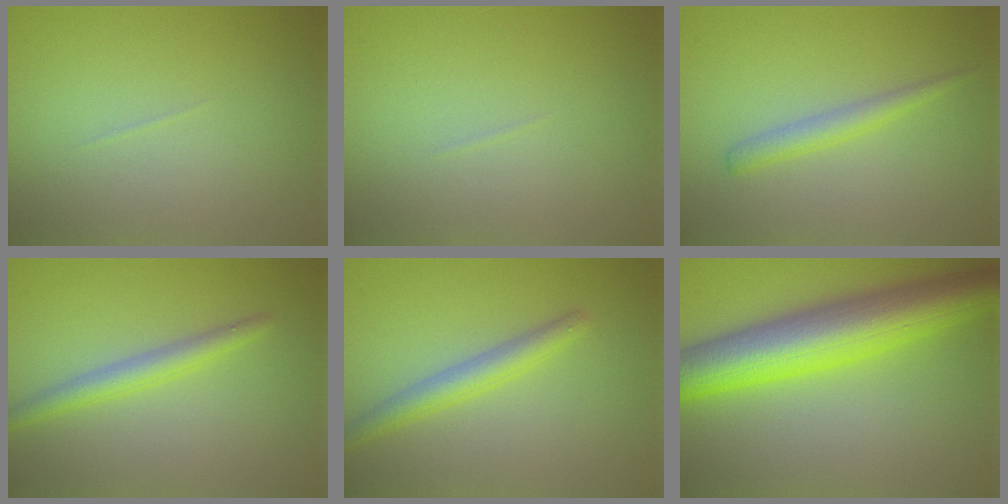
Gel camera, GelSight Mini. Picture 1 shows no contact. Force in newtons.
{"total": 0.0}
{"total": 1.8, "press": 1.8, "slide": 0.0}
{"total": 2.4, "press": 2.4, "slide": 0.1}
{"total": 2.7, "press": 2.7, "slide": 0.1}
{"total": 10.5, "press": 10.5, "slide": 0.2}